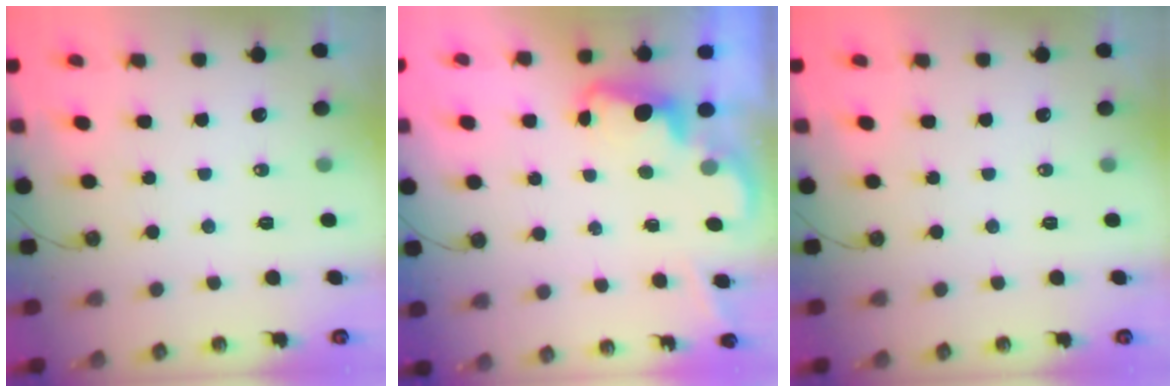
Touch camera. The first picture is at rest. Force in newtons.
{"total": 2.3, "press": 2.2, "slide": 0.5}
{"total": 0.0}